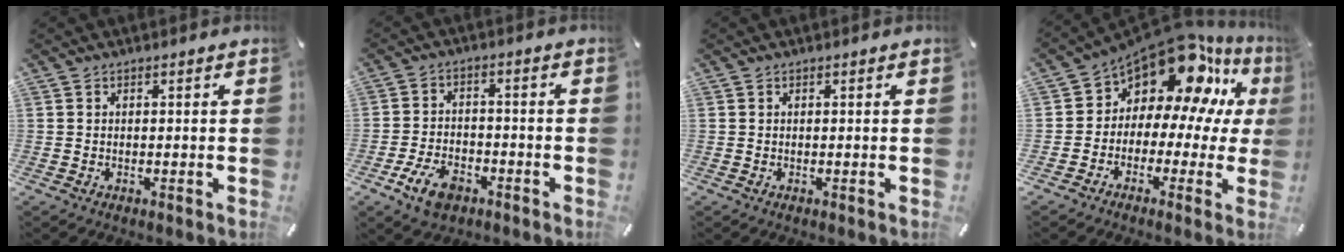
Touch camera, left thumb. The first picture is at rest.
{"total": 8.1, "force": [-4.5, 5.0, 4.6], "torque": [-0.098, 0.019, -0.082]}
{"total": 0.0}
{"total": 13.5, "force": [8.7, 6.9, 7.6], "torque": [-0.142, -0.086, 0.148]}